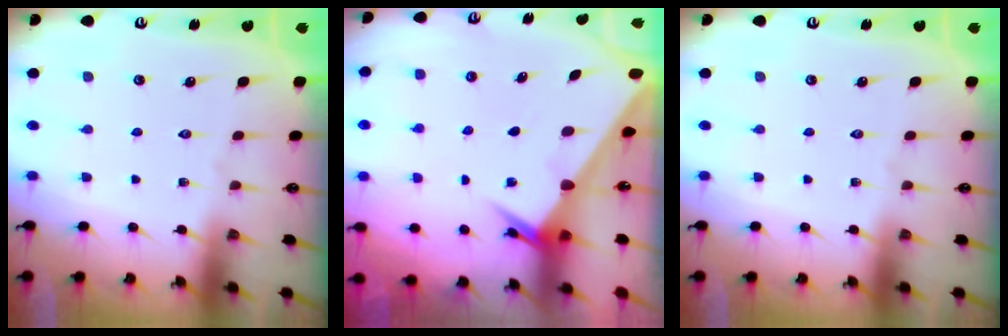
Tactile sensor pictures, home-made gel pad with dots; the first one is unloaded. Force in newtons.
{"total": 2.6, "press": 2.6, "slide": 0.2}
{"total": 0.0}